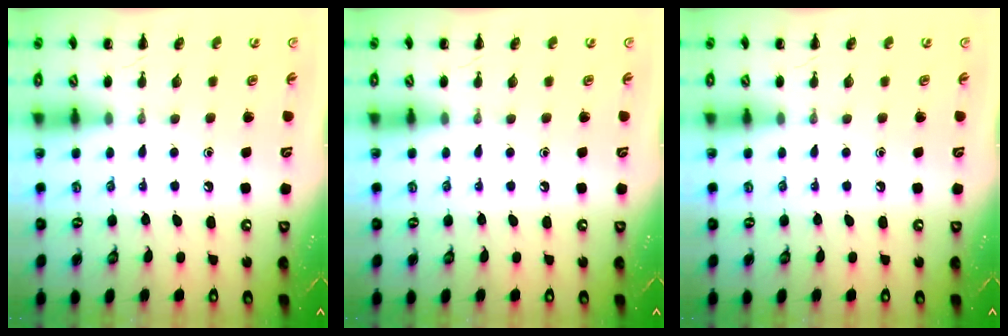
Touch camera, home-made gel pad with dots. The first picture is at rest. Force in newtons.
{"total": 0.0}
{"total": 0.0}